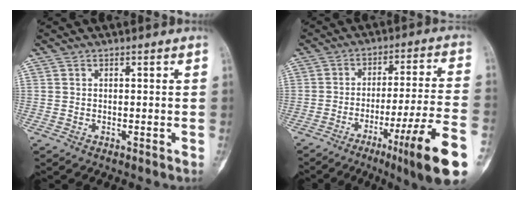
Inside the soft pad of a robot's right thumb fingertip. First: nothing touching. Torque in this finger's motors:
{"motor_torque": [0.35, 0.90, 1.01, -1.00, 0.19]}